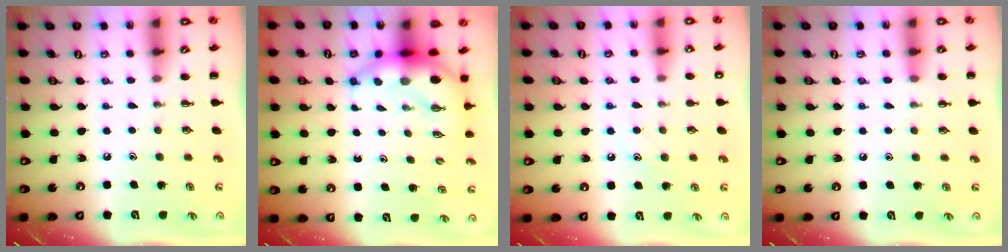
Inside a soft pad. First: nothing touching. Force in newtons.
{"total": 7.0, "press": 6.9, "slide": 1.6}
{"total": 9.0, "press": 8.9, "slide": 1.4}
{"total": 6.9, "press": 6.6, "slide": 2.0}